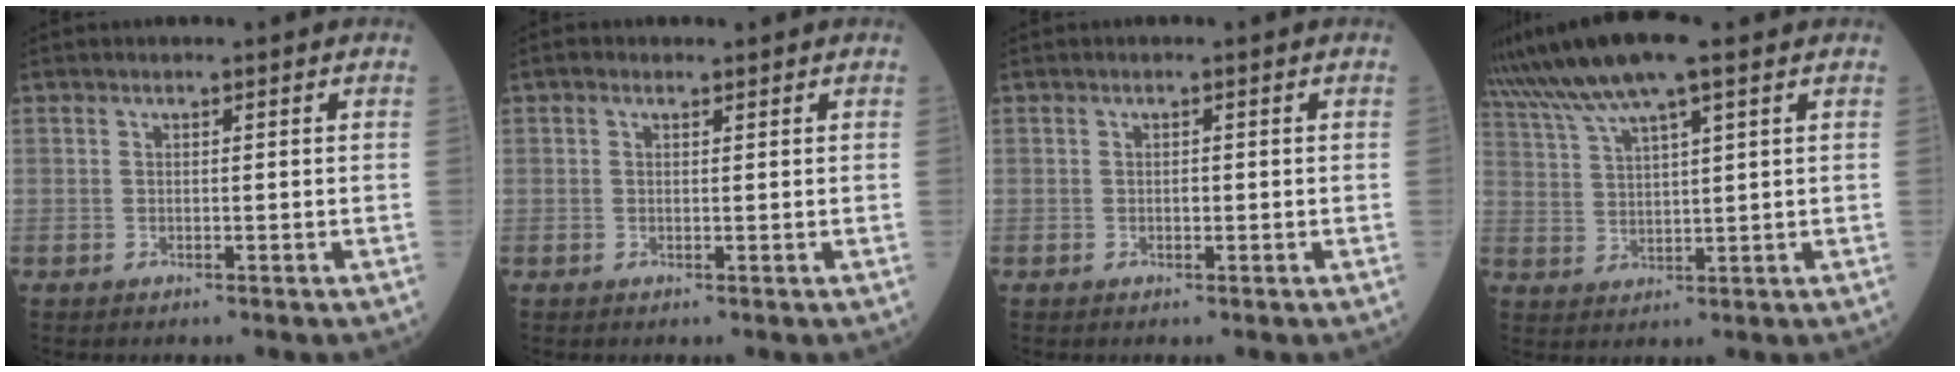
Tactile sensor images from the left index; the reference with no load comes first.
{"total": 0.8, "force": [0.4, 0.5, 0.4], "torque": [-0.010, 0.005, 0.006]}
{"total": 0.6, "force": [-0.1, 0.4, 0.5], "torque": [-0.010, 0.000, -0.002]}
{"total": 10.5, "force": [7.7, 0.7, 7.0], "torque": [-0.139, 0.027, 0.142]}